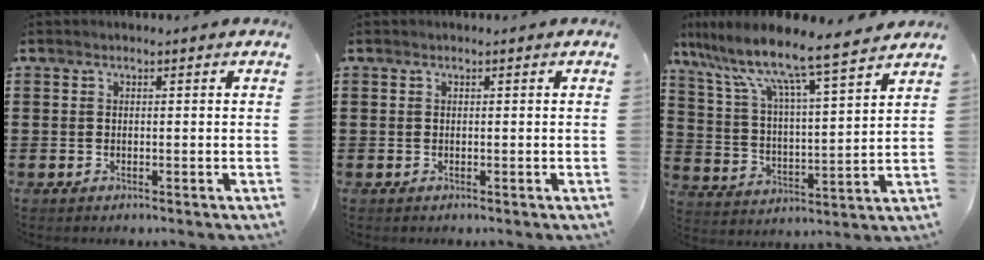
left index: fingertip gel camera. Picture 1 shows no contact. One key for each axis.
{"total": 0.0}
{"total": 9.1, "fx": 7.6, "fy": 0.2, "fz": 5.0, "tx": -0.127, "ty": -0.052, "tz": 0.122}